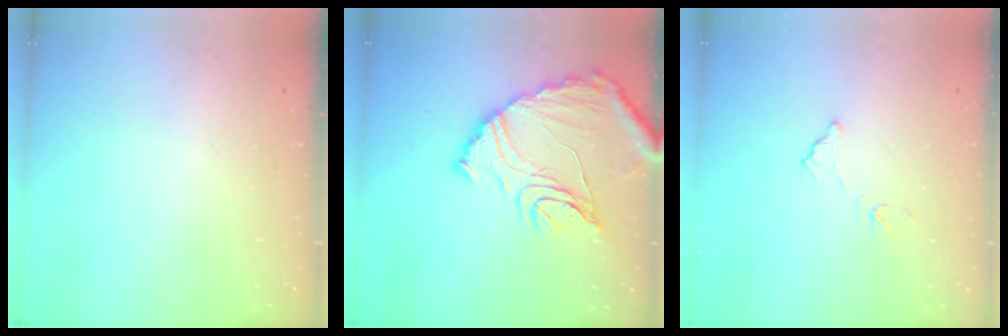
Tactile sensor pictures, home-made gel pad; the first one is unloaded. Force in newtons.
{"total": 16.2, "press": 16.1, "slide": 1.8}
{"total": 7.5, "press": 7.5, "slide": 0.5}